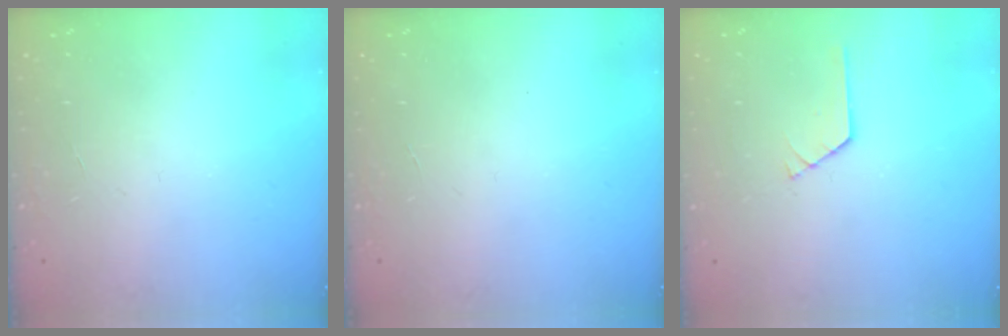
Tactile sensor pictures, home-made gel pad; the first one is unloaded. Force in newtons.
{"total": 0.0}
{"total": 0.7, "press": 0.6, "slide": 0.1}